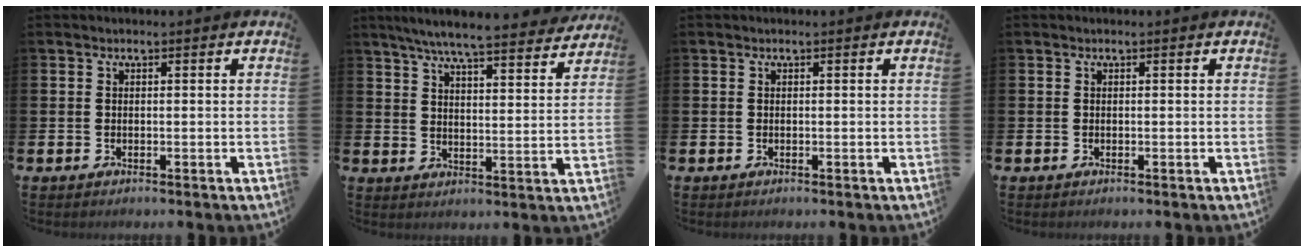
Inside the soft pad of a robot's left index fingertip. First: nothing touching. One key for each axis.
{"total": 7.1, "fx": 6.6, "fy": 0.3, "fz": 2.5, "tx": -0.057, "ty": -0.047, "tz": 0.113}
{"total": 0.0}
{"total": 0.0}